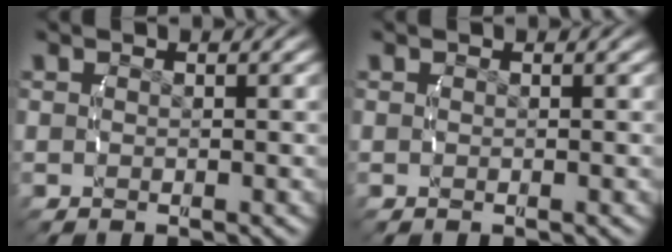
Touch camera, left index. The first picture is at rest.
{"total": 0.0}